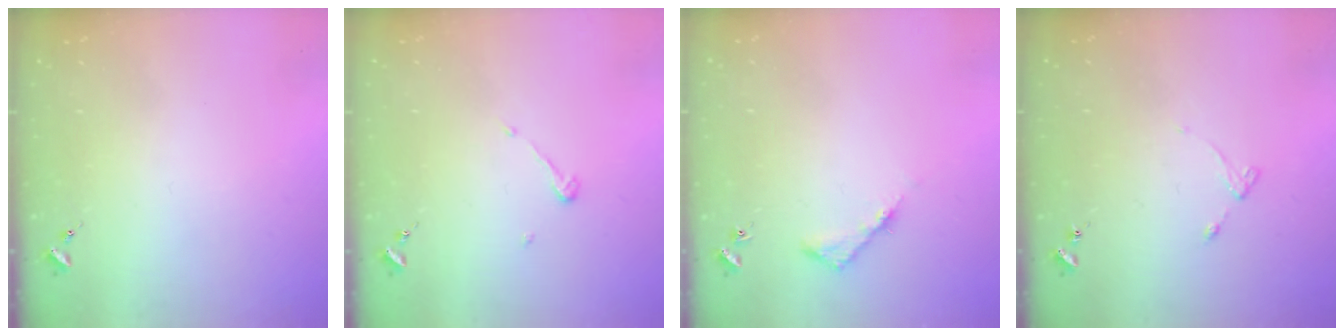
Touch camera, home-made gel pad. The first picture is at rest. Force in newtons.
{"total": 3.8, "press": 3.8, "slide": 0.3}
{"total": 4.3, "press": 4.3, "slide": 0.4}
{"total": 4.7, "press": 4.6, "slide": 0.6}